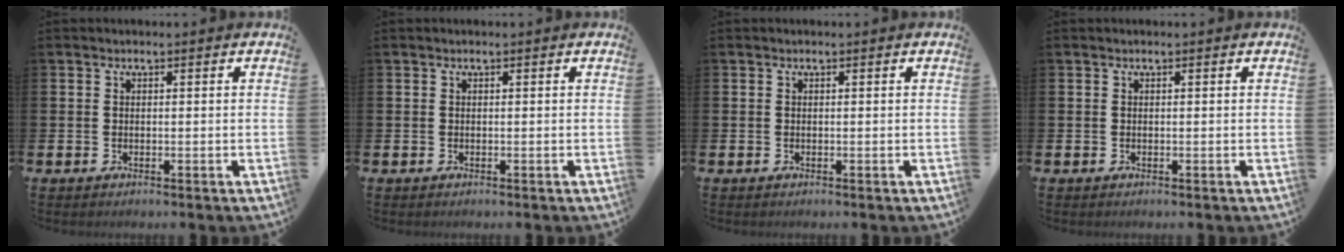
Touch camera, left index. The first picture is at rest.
{"total": 0.0}
{"total": 0.0}
{"total": 0.0}